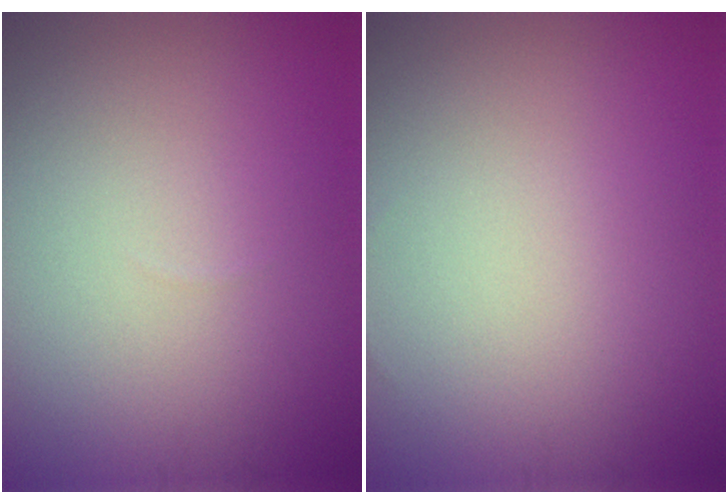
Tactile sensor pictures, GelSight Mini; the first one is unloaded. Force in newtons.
{"total": 0.0}